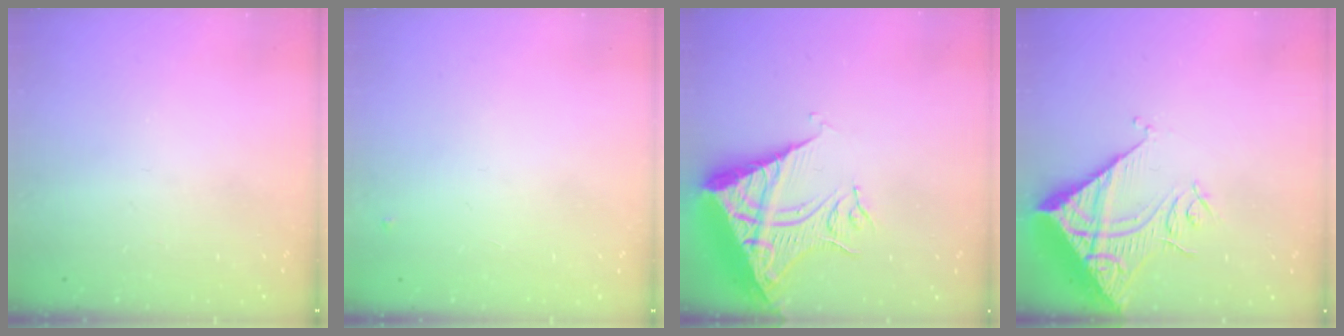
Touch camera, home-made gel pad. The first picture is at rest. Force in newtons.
{"total": 3.8, "press": 3.7, "slide": 0.6}
{"total": 12.5, "press": 12.5, "slide": 1.2}
{"total": 13.5, "press": 13.4, "slide": 1.7}